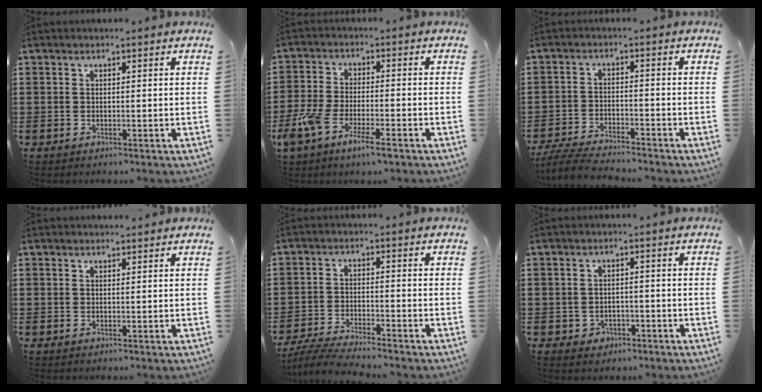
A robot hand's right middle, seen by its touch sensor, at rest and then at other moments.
{"total": 6.5, "force": [-4.1, 1.6, 4.8], "torque": [-0.113, -0.009, -0.080]}
{"total": 5.4, "force": [-5.2, 0.5, 1.5], "torque": [-0.041, -0.004, -0.106]}
{"total": 0.6, "force": [0.6, 0.2, 0.0], "torque": [0.006, -0.003, 0.009]}
{"total": 4.8, "force": [-4.6, 0.2, 1.5], "torque": [-0.046, -0.010, -0.097]}
{"total": 1.7, "force": [-1.2, 1.3, 0.3], "torque": [-0.011, 0.001, -0.028]}